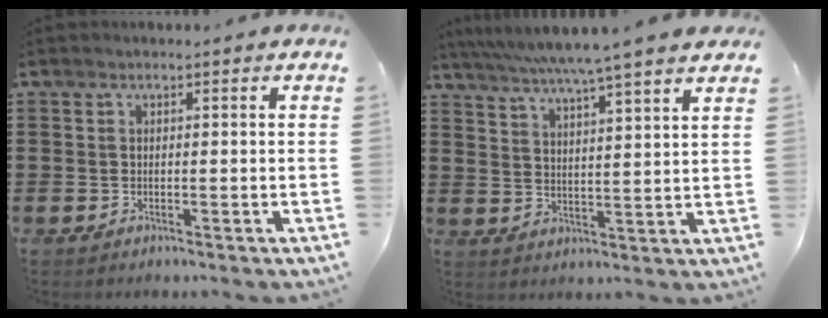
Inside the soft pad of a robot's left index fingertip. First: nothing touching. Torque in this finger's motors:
{"motor_torque": [0.82, 0.58, 1.05, 0.21]}